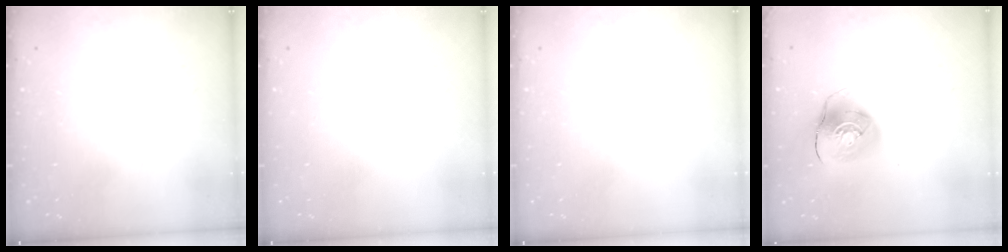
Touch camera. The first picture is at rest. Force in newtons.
{"total": 0.0}
{"total": 0.0}
{"total": 9.8, "press": 9.7, "slide": 1.6}